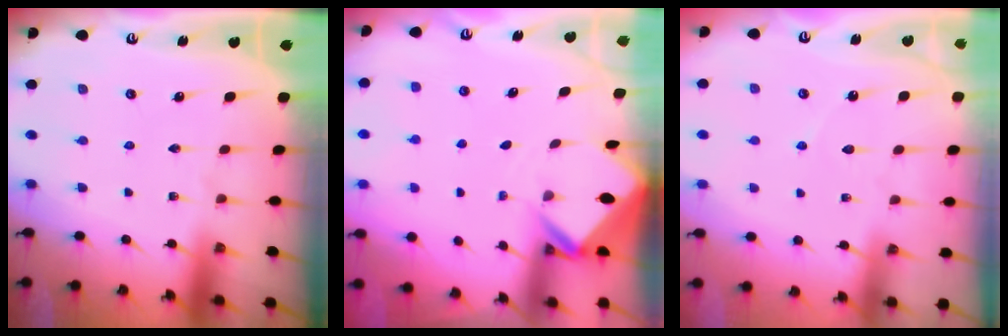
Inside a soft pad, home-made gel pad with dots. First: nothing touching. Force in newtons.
{"total": 2.7, "press": 2.7, "slide": 0.2}
{"total": 2.7, "press": 2.7, "slide": 0.4}